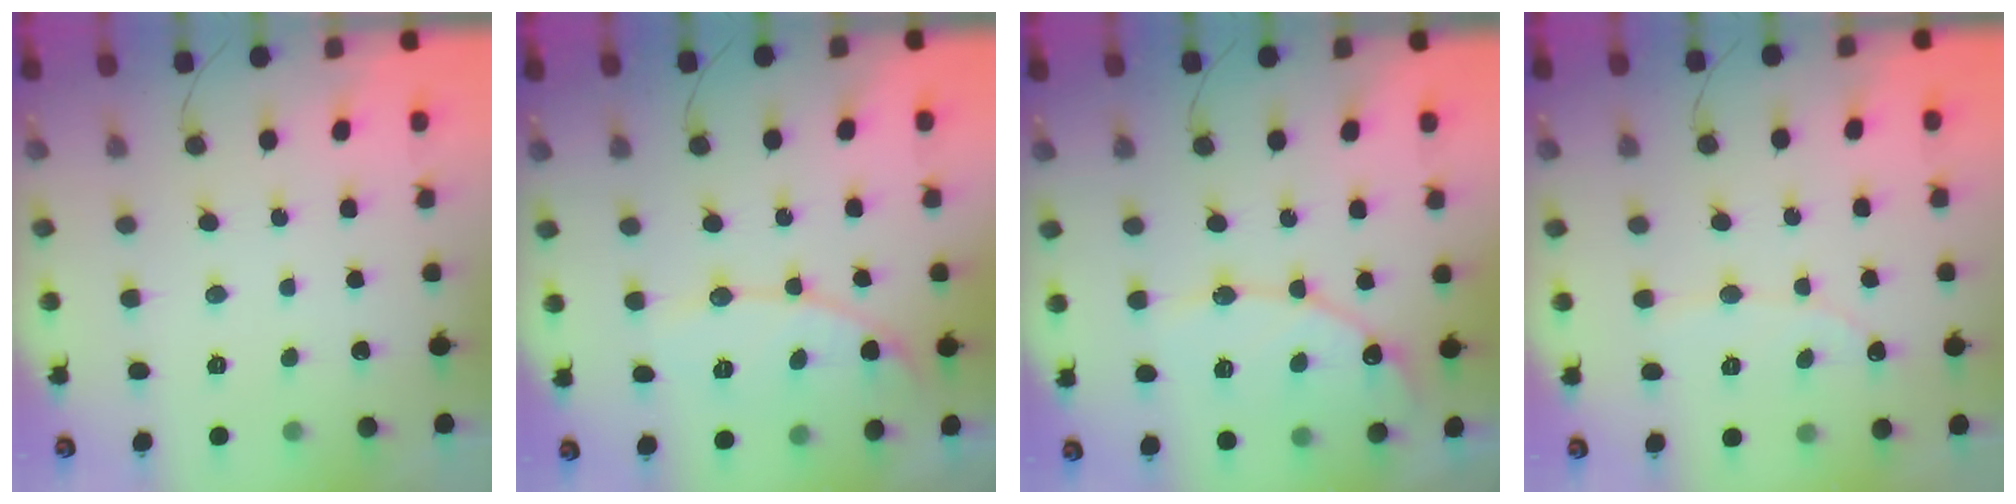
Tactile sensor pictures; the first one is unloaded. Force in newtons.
{"total": 8.6, "press": 8.6, "slide": 0.4}
{"total": 12.5, "press": 12.5, "slide": 1.0}
{"total": 1.7, "press": 1.7, "slide": 0.1}